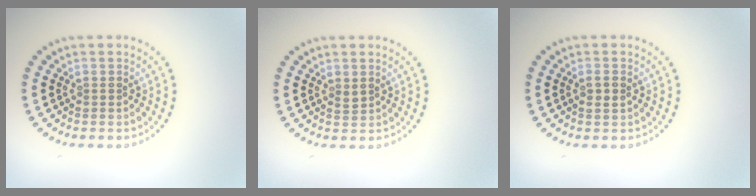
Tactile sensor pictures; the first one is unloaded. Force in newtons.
{"total": 0.6, "press": 0.6, "slide": 0.2}
{"total": 1.1, "press": 1.1, "slide": 0.3}